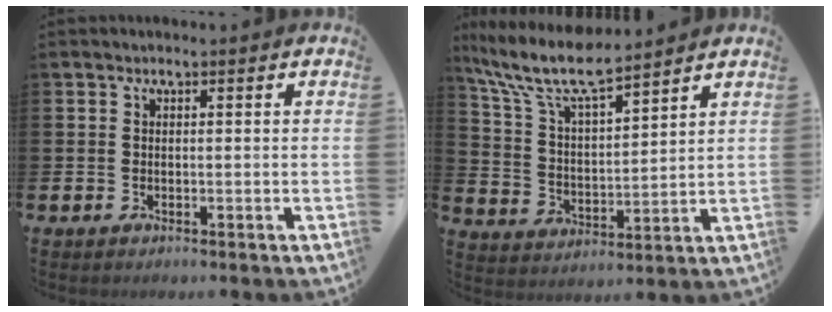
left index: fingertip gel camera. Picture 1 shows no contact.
{"total": 9.6, "force": [8.3, 1.8, 4.6], "torque": [-0.126, -0.039, 0.146]}